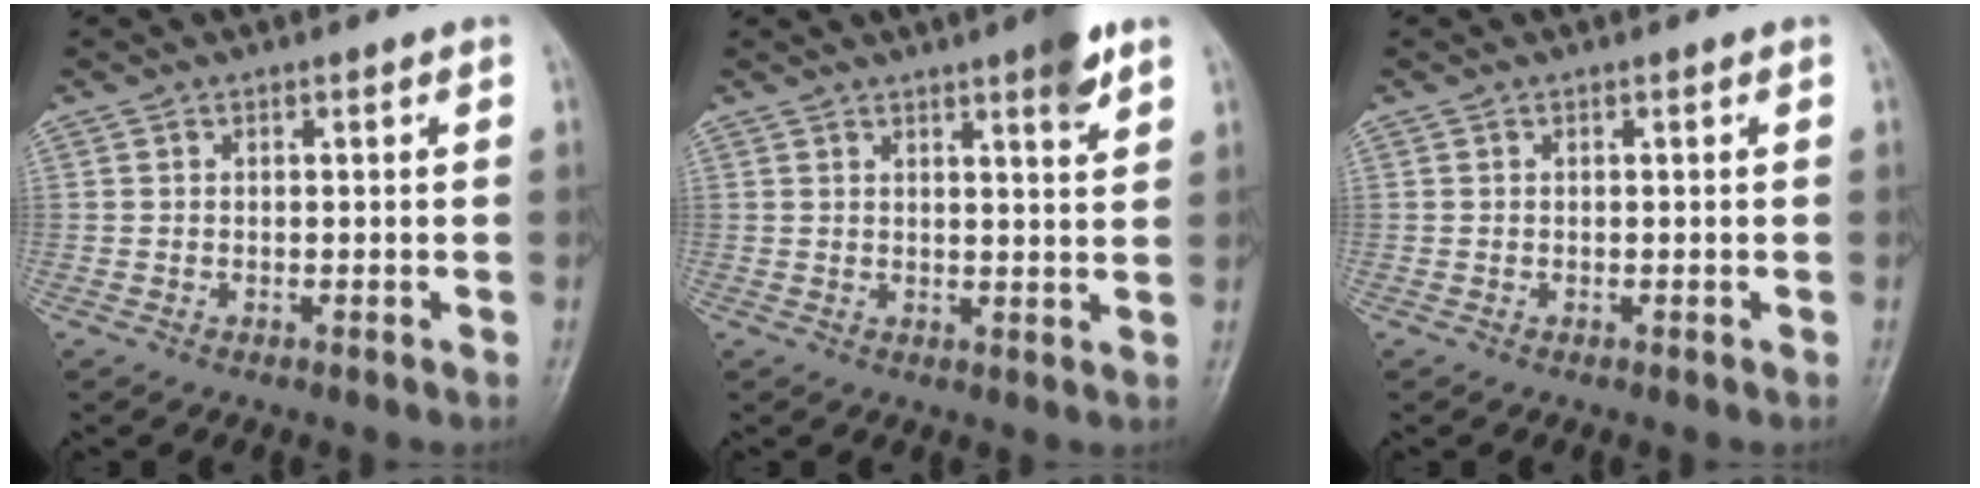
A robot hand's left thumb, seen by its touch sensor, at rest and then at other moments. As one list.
[{"total": 5.6, "force": [3.5, 0.9, 4.3], "torque": [-0.053, -0.019, 0.046]}, {"total": 0.0}]